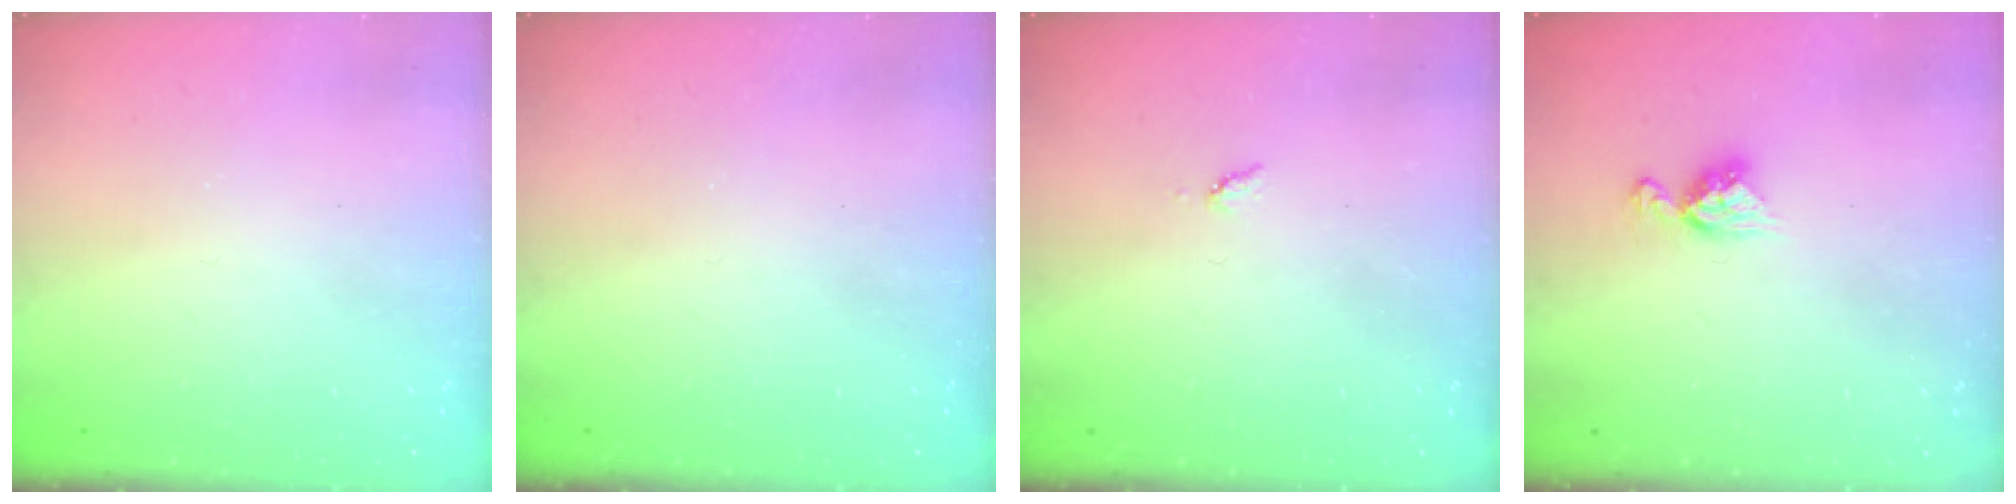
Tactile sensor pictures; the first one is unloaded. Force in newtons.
{"total": 0.0}
{"total": 4.4, "press": 4.4, "slide": 0.4}
{"total": 7.4, "press": 7.3, "slide": 0.5}